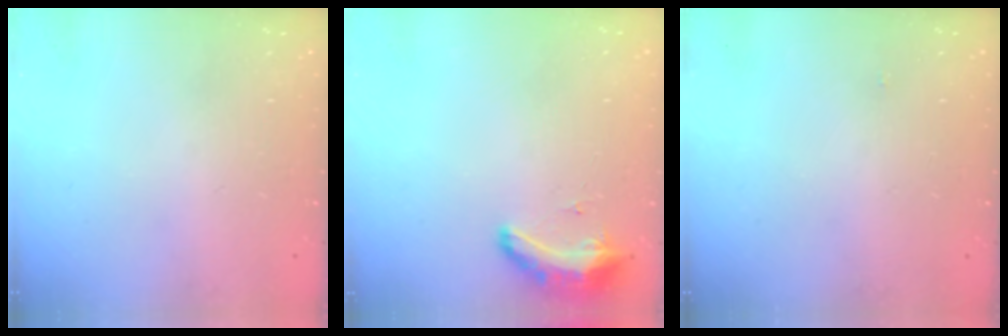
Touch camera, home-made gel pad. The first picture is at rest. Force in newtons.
{"total": 9.0, "press": 8.7, "slide": 2.3}
{"total": 15.5, "press": 3.5, "slide": 15.1}